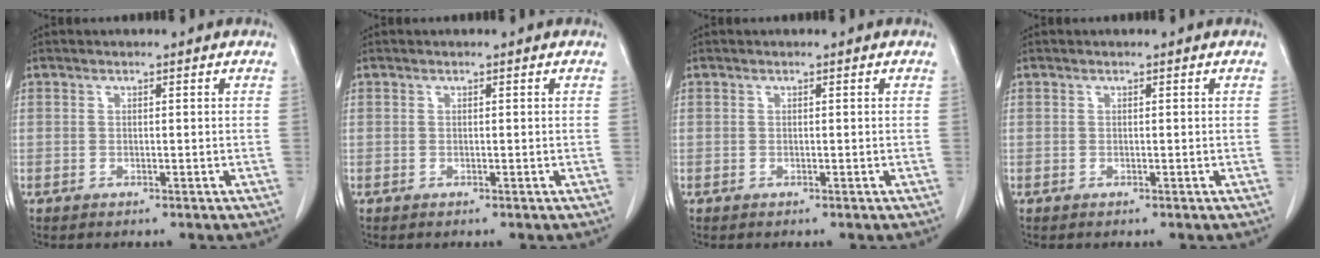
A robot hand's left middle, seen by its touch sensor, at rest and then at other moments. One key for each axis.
{"total": 0.0}
{"total": 0.0}
{"total": 0.0}